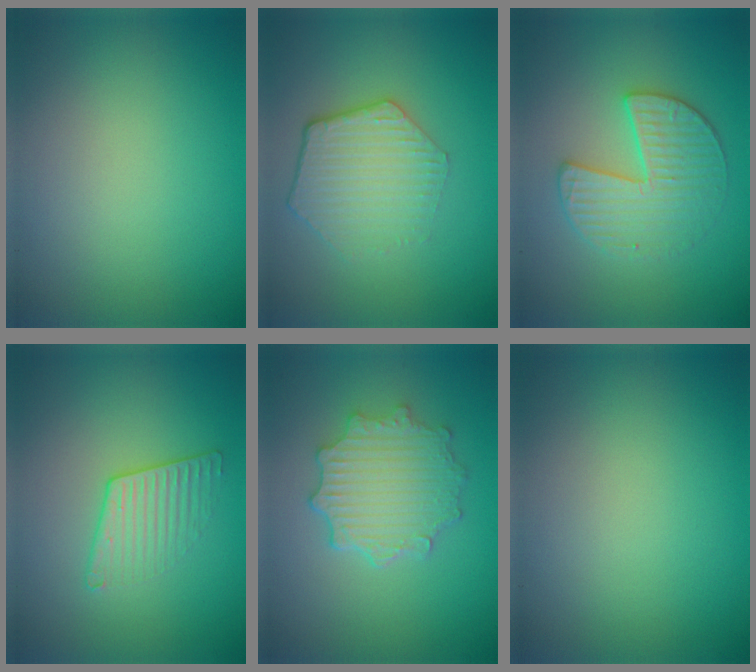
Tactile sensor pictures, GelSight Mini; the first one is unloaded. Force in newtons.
{"total": 4.1, "press": 3.3, "slide": 2.5}
{"total": 3.5, "press": 3.4, "slide": 0.6}
{"total": 2.0, "press": 1.5, "slide": 1.3}
{"total": 4.9, "press": 4.0, "slide": 2.8}
{"total": 0.0}